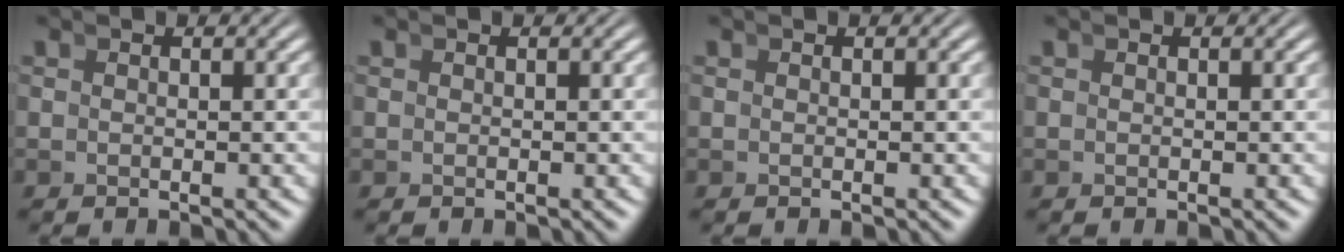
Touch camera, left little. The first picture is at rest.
{"total": 0.0}
{"total": 0.0}
{"total": 0.0}